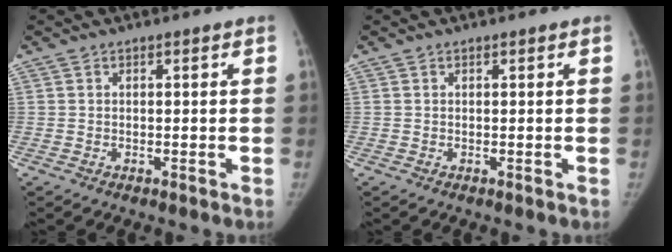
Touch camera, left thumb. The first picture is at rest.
{"total": 0.0}